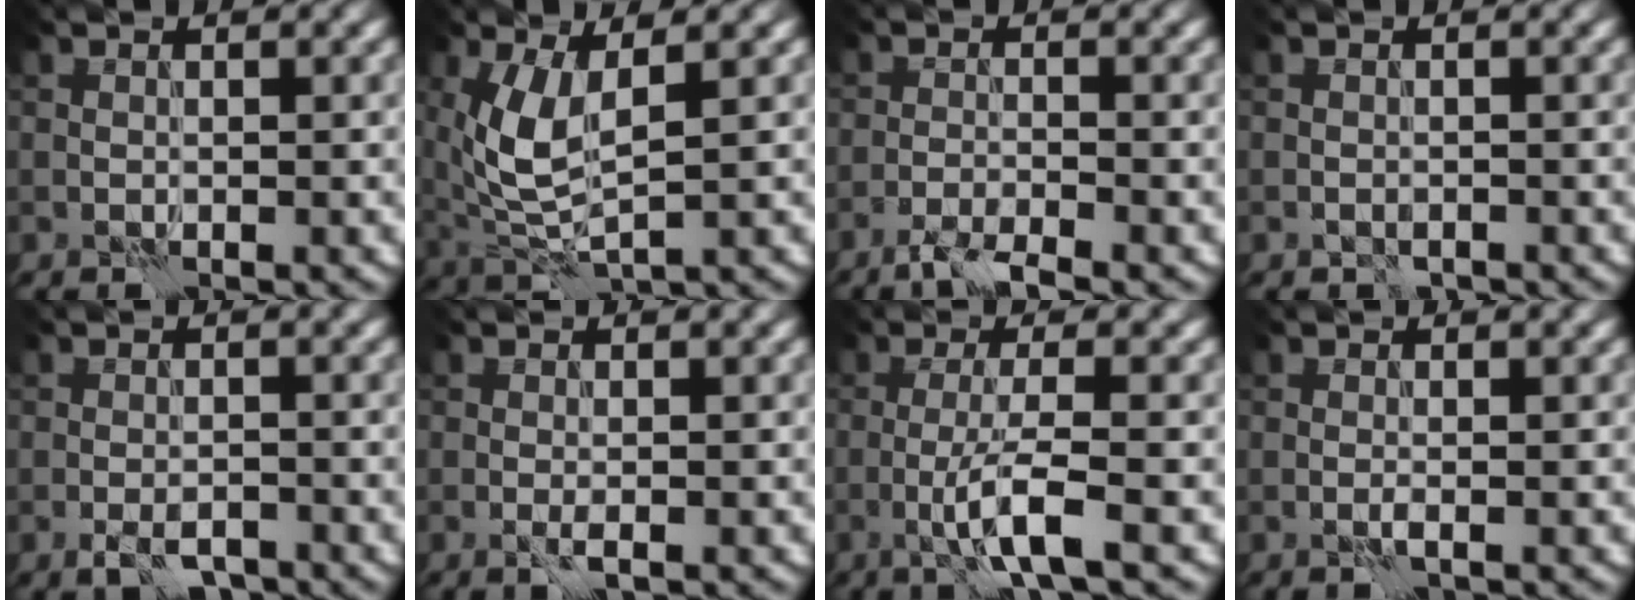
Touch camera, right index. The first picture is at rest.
{"total": 5.1, "force": [1.2, 2.1, 4.4], "torque": [-0.111, -0.006, 0.030]}
{"total": 3.1, "force": [-2.4, 0.4, 1.9], "torque": [-0.036, 0.001, -0.053]}
{"total": 0.8, "force": [-0.7, 0.4, 0.2], "torque": [-0.002, -0.001, -0.015]}
{"total": 2.6, "force": [-1.7, 1.0, 1.7], "torque": [-0.031, -0.001, -0.031]}
{"total": 1.0, "force": [-0.3, 0.1, 1.0], "torque": [-0.020, -0.003, -0.009]}
{"total": 4.0, "force": [-1.4, 0.4, 3.8], "torque": [-0.070, 0.008, -0.036]}
{"total": 0.6, "force": [-0.2, -0.1, 0.5], "torque": [-0.013, -0.001, -0.008]}